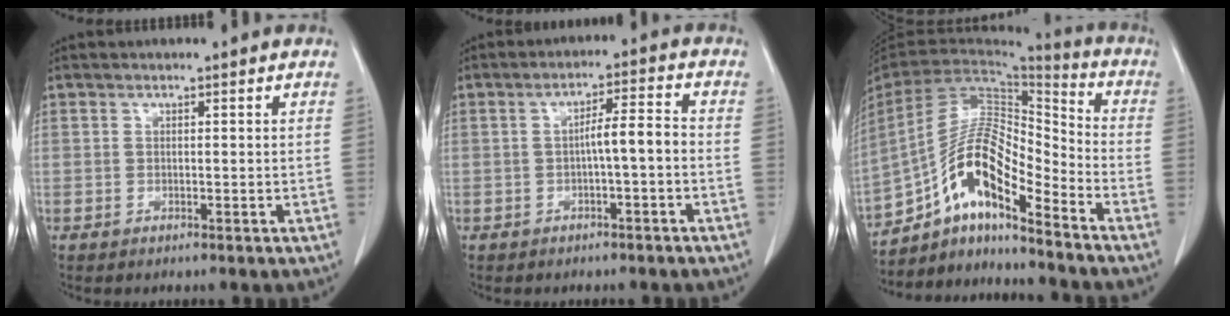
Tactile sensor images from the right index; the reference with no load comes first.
{"total": 4.4, "force": [-0.9, 0.4, 4.3], "torque": [-0.069, 0.015, -0.013]}
{"total": 14.8, "force": [-9.6, 3.4, 10.7], "torque": [-0.204, 0.026, -0.171]}